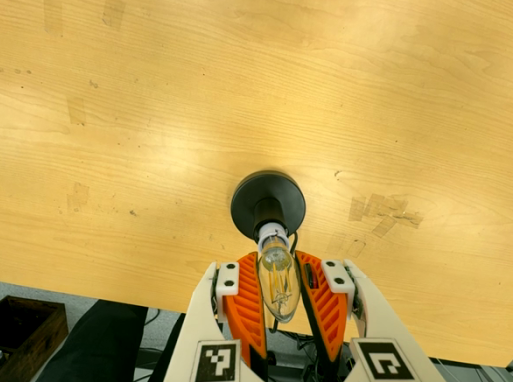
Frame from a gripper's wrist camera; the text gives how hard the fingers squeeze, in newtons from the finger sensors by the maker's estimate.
{"total": 9.5, "left": 8.9, "right": 10.1}